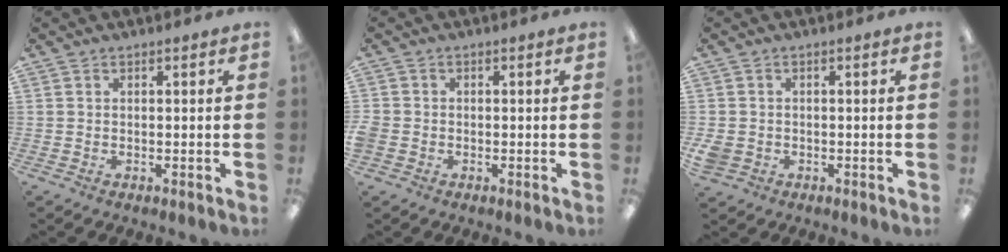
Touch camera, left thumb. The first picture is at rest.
{"total": 2.1, "force": [-0.8, 1.8, 0.6], "torque": [-0.008, 0.004, -0.015]}
{"total": 2.6, "force": [-0.9, 2.3, 0.8], "torque": [-0.019, 0.001, -0.018]}